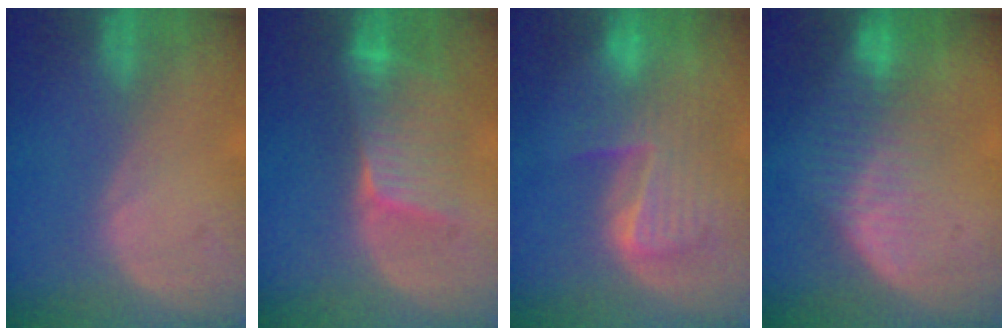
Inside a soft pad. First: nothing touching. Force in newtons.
{"total": 6.8, "press": 6.8, "slide": 0.3}
{"total": 9.8, "press": 8.4, "slide": 5.0}
{"total": 8.3, "press": 7.1, "slide": 4.3}